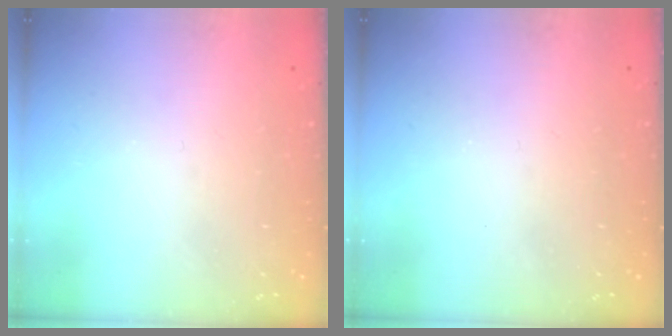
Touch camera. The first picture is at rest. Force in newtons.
{"total": 1.8, "press": 1.8, "slide": 0.4}